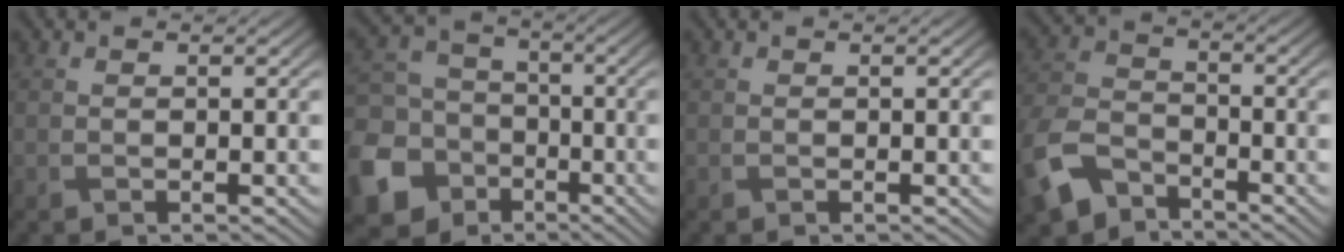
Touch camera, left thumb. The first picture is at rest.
{"total": 13.8, "force": [-5.9, 11.4, 5.0], "torque": [-0.174, -0.048, -0.127]}
{"total": 0.0}
{"total": 9.8, "force": [-6.1, 6.0, 4.8], "torque": [-0.130, -0.028, -0.135]}